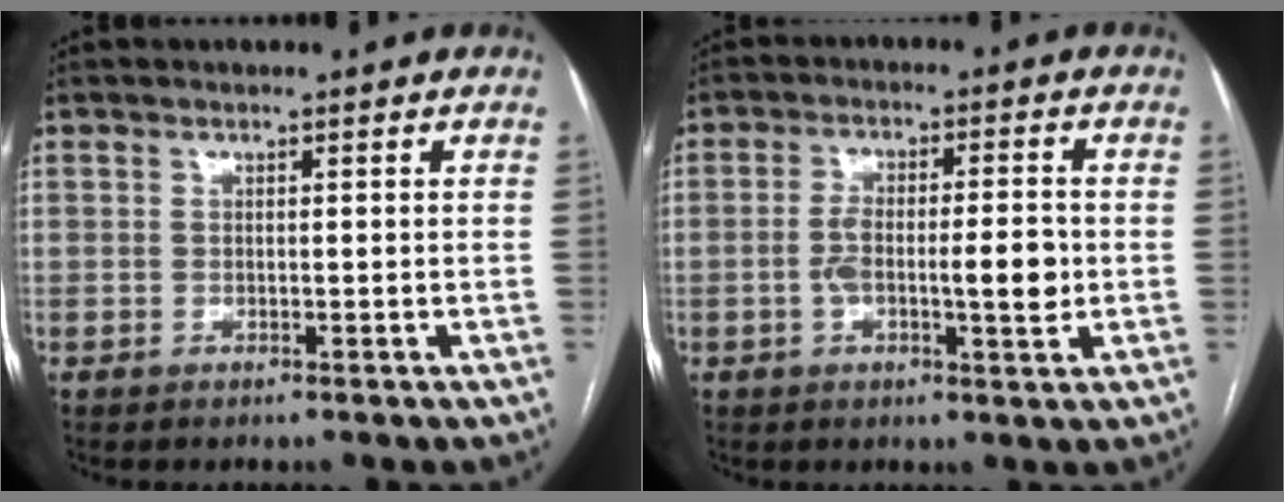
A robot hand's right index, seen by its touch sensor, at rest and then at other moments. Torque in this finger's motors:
{"motor_torque": [1.29, -0.01, 0.51, 0.12]}